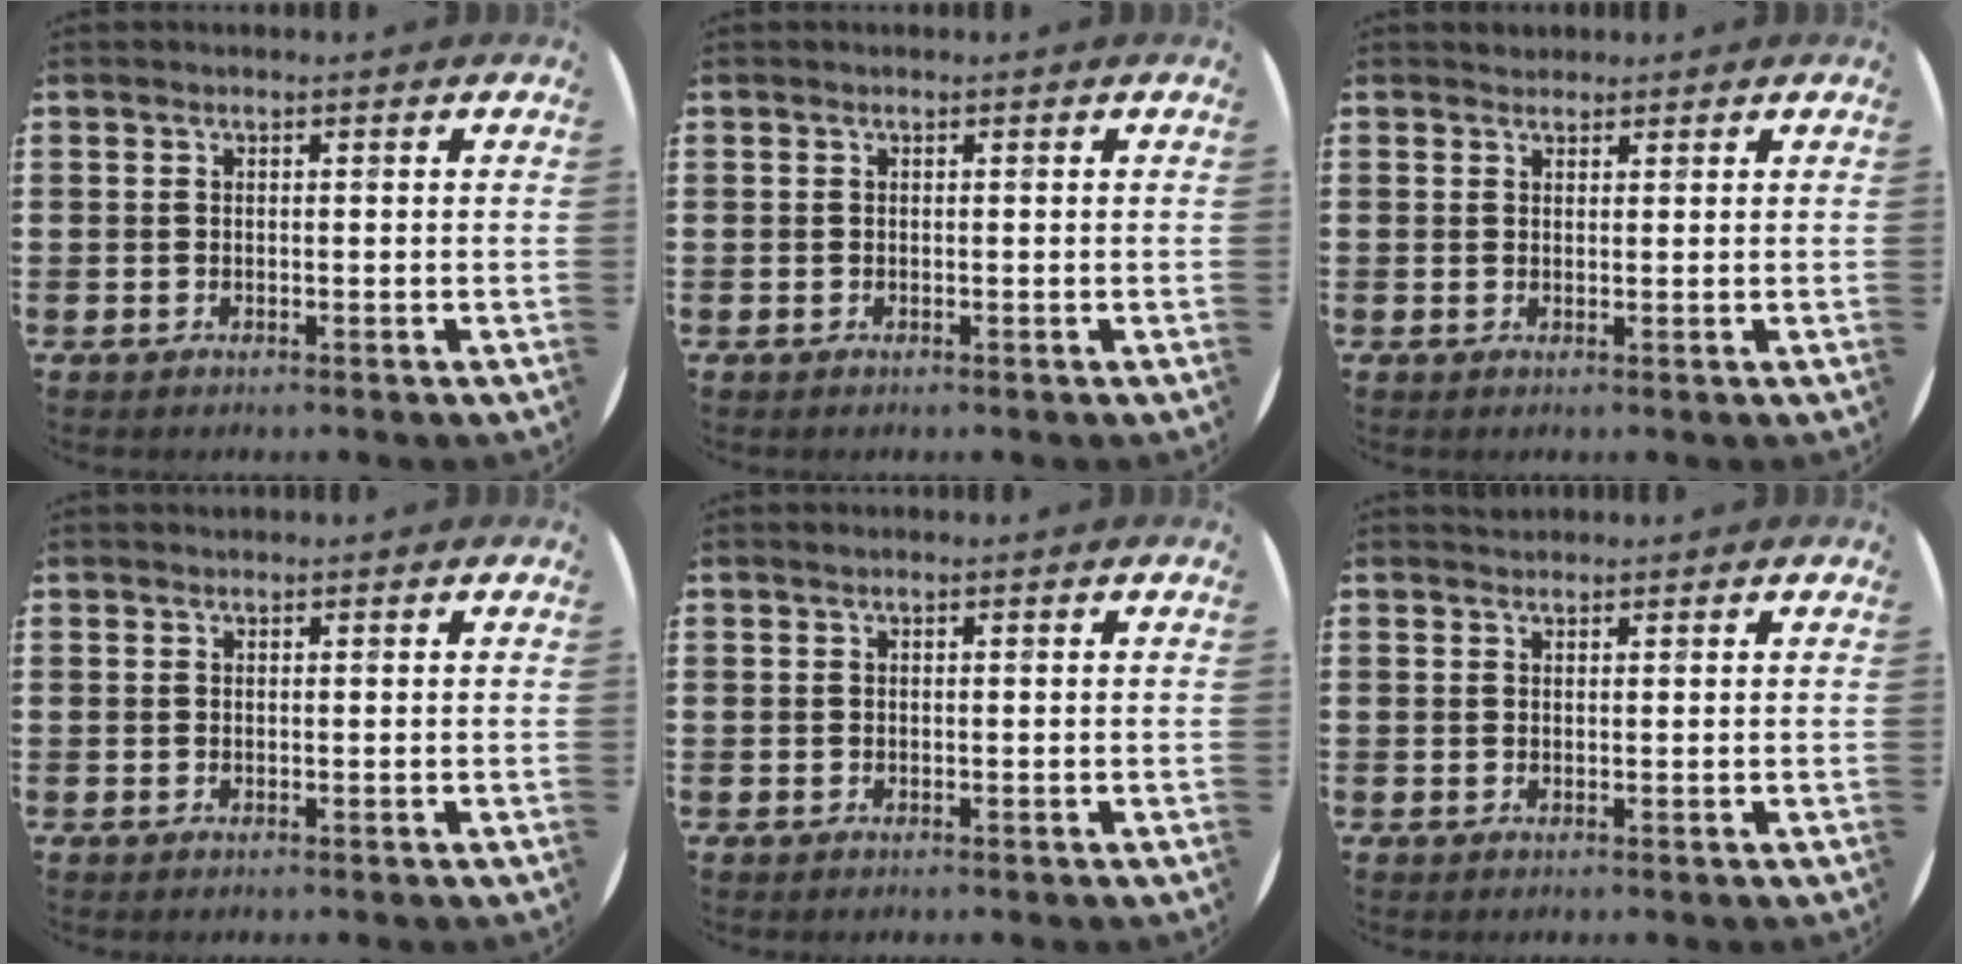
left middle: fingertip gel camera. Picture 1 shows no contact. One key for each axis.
{"total": 0.0}
{"total": 1.1, "fx": 1.1, "fy": 0.3, "fz": -0.2, "tx": 0.010, "ty": -0.001, "tz": 0.020}
{"total": 0.0}
{"total": 0.0}
{"total": 0.7, "fx": 0.7, "fy": 0.1, "fz": -0.1, "tx": 0.001, "ty": 0.002, "tz": 0.014}